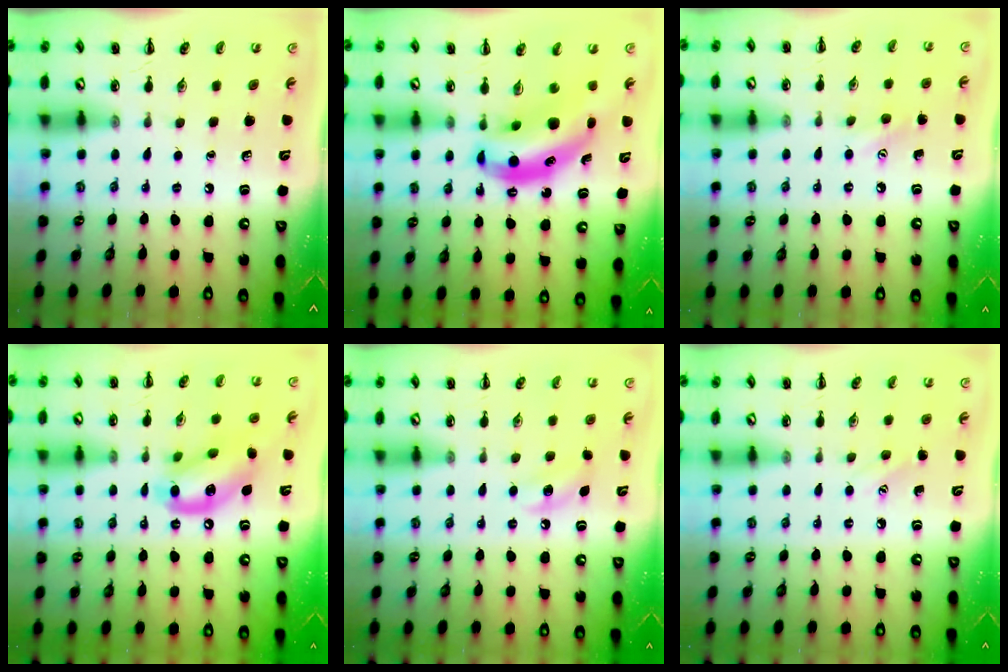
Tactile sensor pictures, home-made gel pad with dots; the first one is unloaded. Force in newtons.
{"total": 10.8, "press": 10.4, "slide": 2.9}
{"total": 6.8, "press": 6.6, "slide": 1.7}
{"total": 13.9, "press": 13.6, "slide": 2.6}
{"total": 7.3, "press": 7.1, "slide": 1.8}
{"total": 5.9, "press": 5.7, "slide": 1.5}